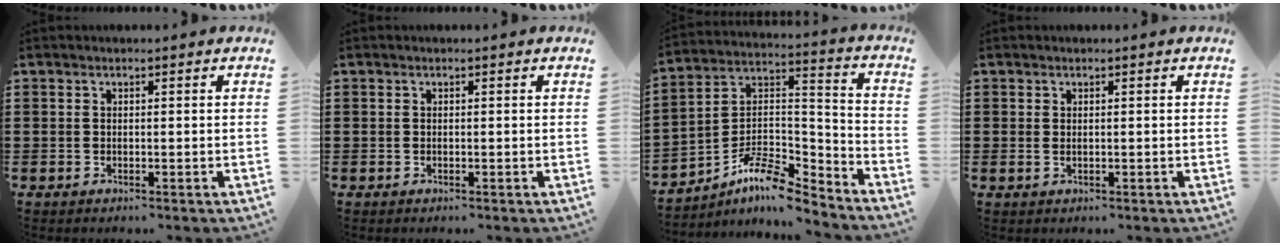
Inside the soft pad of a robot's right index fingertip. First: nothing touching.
{"total": 0.0}
{"total": 9.5, "force": [-7.6, 3.0, 4.9], "torque": [-0.096, 0.016, -0.150]}
{"total": 0.6, "force": [0.3, 0.2, 0.4], "torque": [-0.010, 0.002, 0.006]}